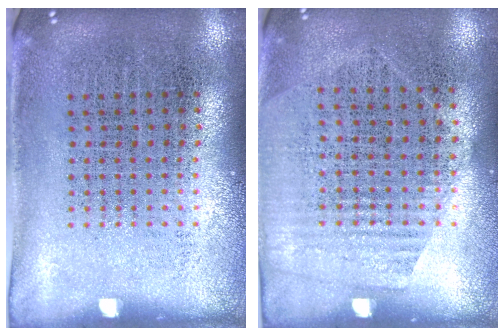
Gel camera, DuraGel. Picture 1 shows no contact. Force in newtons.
{"total": 1.3, "press": 1.1, "slide": 0.7}